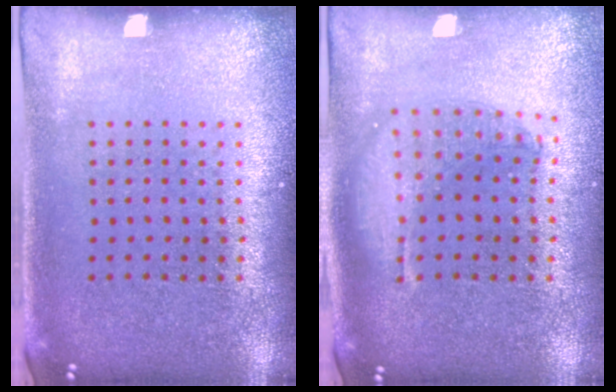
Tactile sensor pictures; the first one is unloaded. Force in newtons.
{"total": 1.6, "press": 1.4, "slide": 0.7}